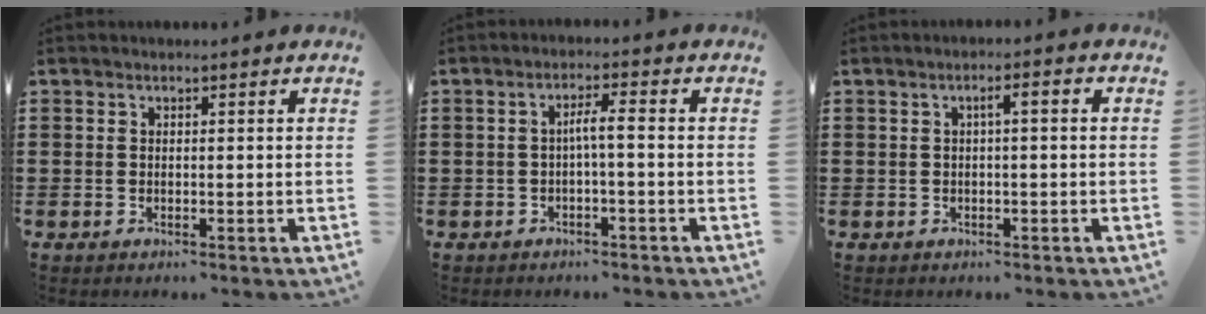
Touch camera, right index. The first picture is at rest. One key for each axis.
{"total": 2.7, "fx": -0.5, "fy": 0.1, "fz": 2.7, "tx": -0.051, "ty": 0.002, "tz": -0.013}
{"total": 1.8, "fx": -0.2, "fy": 0.2, "fz": 1.7, "tx": -0.031, "ty": 0.002, "tz": -0.006}